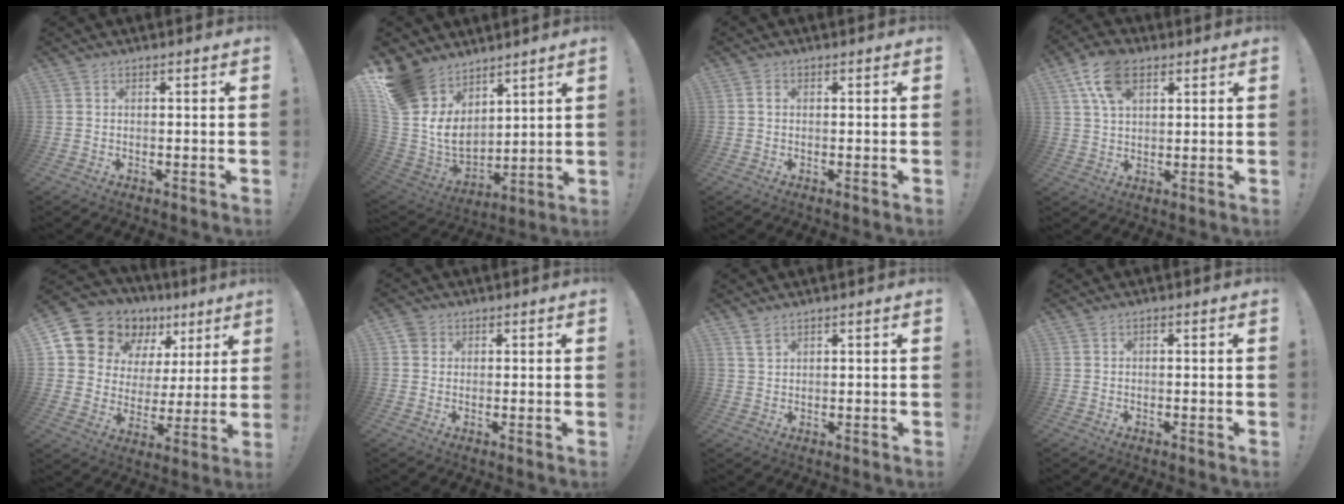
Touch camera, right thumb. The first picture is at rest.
{"total": 14.5, "force": [7.1, 10.7, 6.8], "torque": [-0.146, -0.061, 0.142]}
{"total": 1.3, "force": [0.1, 0.8, 0.9], "torque": [-0.014, 0.003, 0.001]}
{"total": 11.3, "force": [5.4, 6.5, 7.4], "torque": [-0.128, -0.006, 0.100]}
{"total": 14.7, "force": [10.6, 9.2, 4.5], "torque": [-0.079, -0.076, 0.210]}
{"total": 2.8, "force": [1.1, 2.4, 0.9], "torque": [-0.015, 0.002, 0.021]}
{"total": 2.8, "force": [2.0, 1.3, 1.5], "torque": [-0.030, -0.007, 0.038]}
{"total": 0.0}